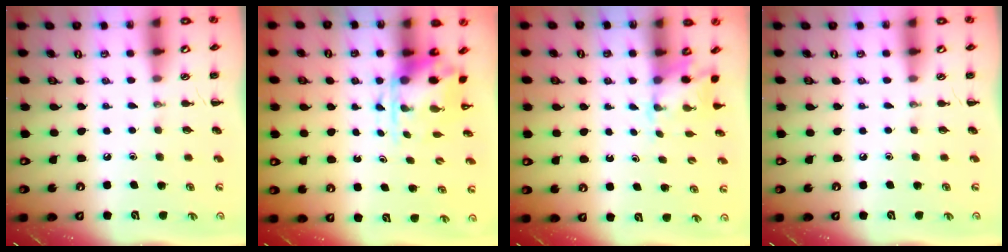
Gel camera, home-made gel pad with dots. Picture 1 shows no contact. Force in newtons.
{"total": 3.8, "press": 3.7, "slide": 0.9}
{"total": 1.7, "press": 1.5, "slide": 0.6}
{"total": 0.0}